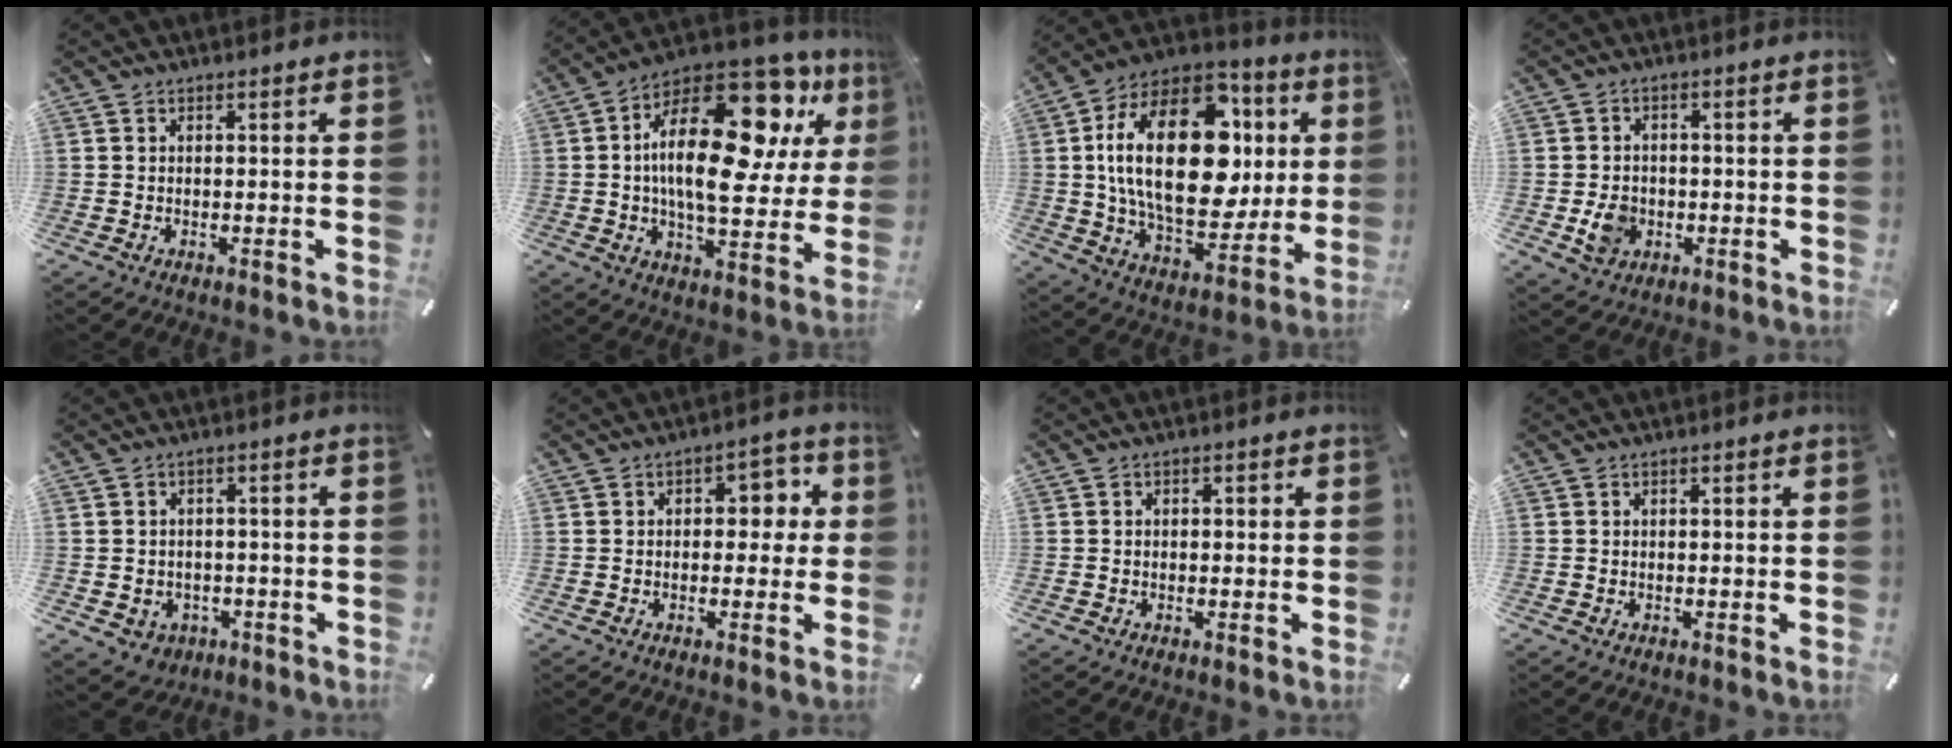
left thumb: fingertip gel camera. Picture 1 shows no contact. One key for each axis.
{"total": 26.7, "fx": 8.3, "fy": 12.9, "fz": 21.9, "tx": -0.361, "ty": -0.052, "tz": 0.136}
{"total": 29.3, "fx": 4.9, "fy": 17.4, "fz": 23.0, "tx": -0.438, "ty": -0.017, "tz": 0.081}
{"total": 5.8, "fx": -1.3, "fy": 5.0, "fz": 2.7, "tx": -0.035, "ty": -0.003, "tz": -0.025}
{"total": 4.0, "fx": -1.0, "fy": 3.7, "fz": 0.8, "tx": -0.011, "ty": 0.007, "tz": -0.017}
{"total": 5.8, "fx": 0.3, "fy": 4.1, "fz": 4.1, "tx": -0.045, "ty": 0.002, "tz": -0.008}
{"total": 1.0, "fx": -0.3, "fy": 0.9, "fz": 0.5, "tx": -0.009, "ty": 0.004, "tz": -0.008}
{"total": 0.0}